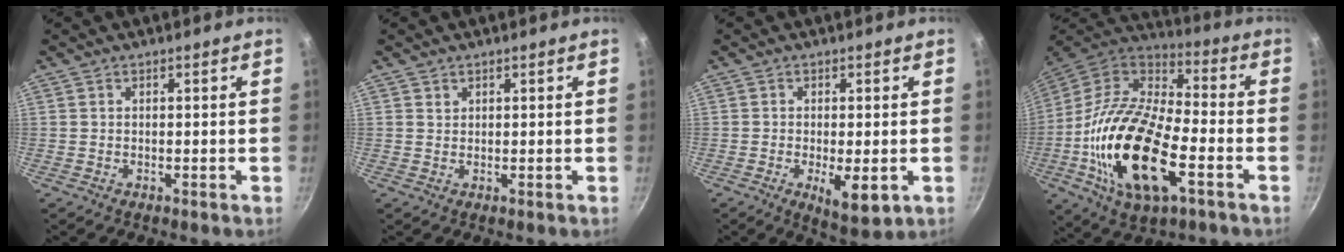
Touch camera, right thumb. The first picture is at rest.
{"total": 0.7, "force": [0.6, 0.4, 0.0], "torque": [0.009, -0.003, 0.009]}
{"total": 6.6, "force": [-1.8, 2.3, 5.9], "torque": [-0.092, -0.016, -0.022]}
{"total": 25.7, "force": [-7.7, 11.7, 21.5], "torque": [-0.428, 0.023, -0.134]}